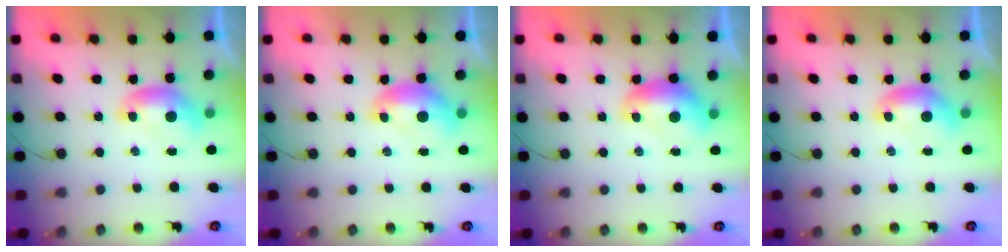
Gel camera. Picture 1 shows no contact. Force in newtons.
{"total": 1.5, "press": 1.4, "slide": 0.3}
{"total": 1.5, "press": 1.4, "slide": 0.4}
{"total": 0.0}